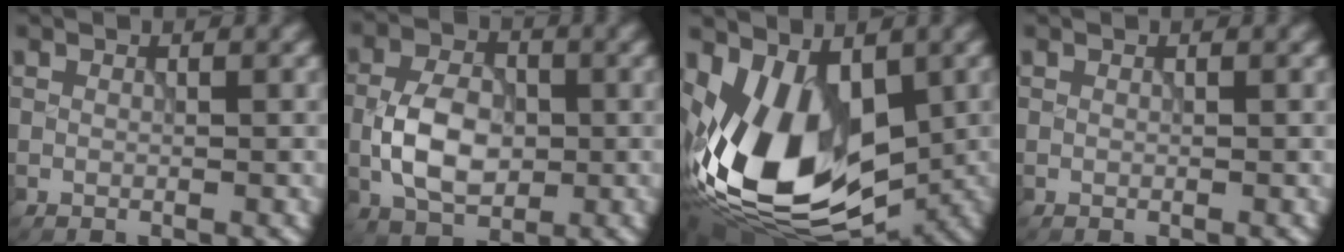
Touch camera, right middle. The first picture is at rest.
{"total": 5.4, "force": [-0.9, 3.5, 4.1], "torque": [-0.080, 0.002, -0.021]}
{"total": 15.0, "force": [-2.1, 9.0, 11.9], "torque": [-0.222, -0.027, -0.040]}
{"total": 0.0}